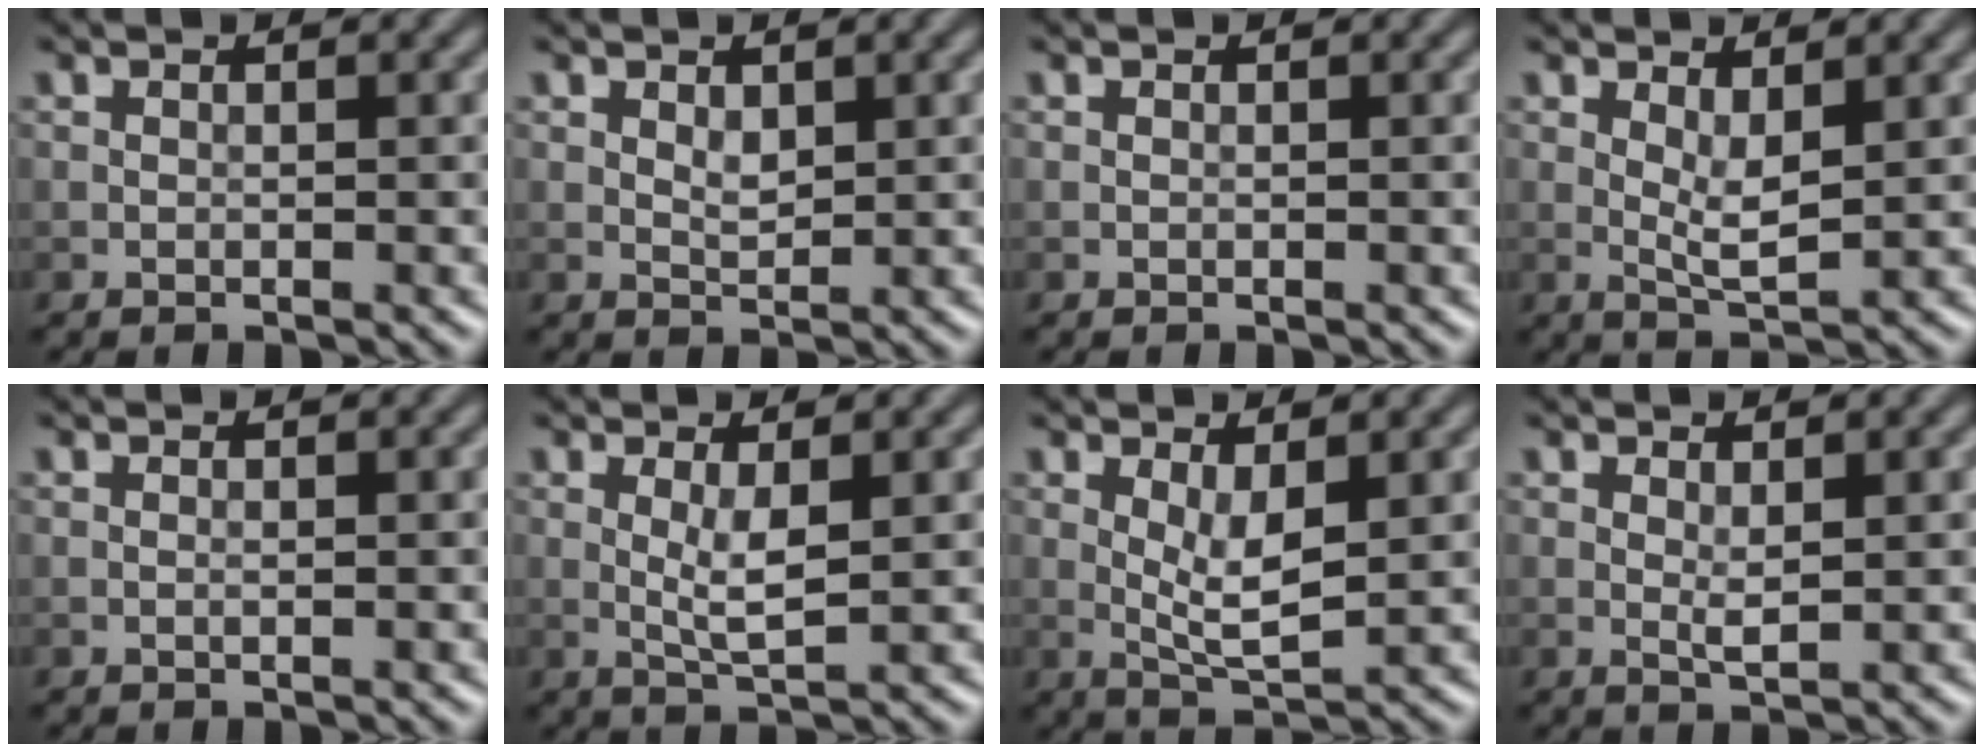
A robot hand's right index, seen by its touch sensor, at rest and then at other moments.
{"total": 1.3, "force": [0.5, 0.7, 1.0], "torque": [-0.018, -0.003, 0.013]}
{"total": 0.0}
{"total": 2.5, "force": [0.8, 0.7, 2.3], "torque": [-0.046, -0.007, 0.017]}
{"total": 0.0}
{"total": 2.6, "force": [0.5, 0.5, 2.5], "torque": [-0.052, -0.005, 0.012]}
{"total": 3.4, "force": [0.7, 1.0, 3.2], "torque": [-0.064, -0.008, 0.017]}
{"total": 1.2, "force": [0.5, 0.3, 1.1], "torque": [-0.025, -0.004, 0.009]}